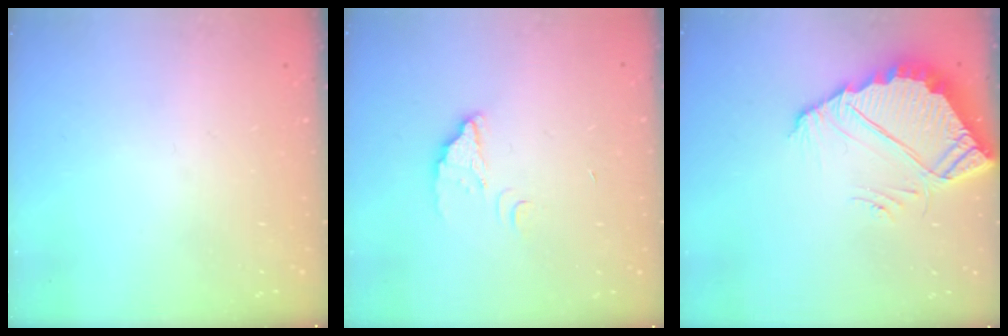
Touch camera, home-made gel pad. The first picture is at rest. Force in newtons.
{"total": 2.9, "press": 2.9, "slide": 0.2}
{"total": 6.1, "press": 6.1, "slide": 0.3}